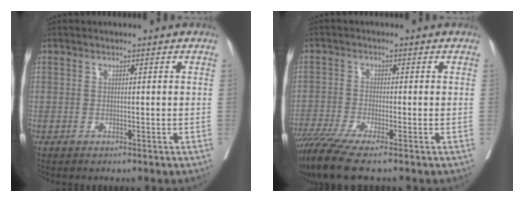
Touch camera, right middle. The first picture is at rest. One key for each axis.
{"total": 7.3, "fx": -5.6, "fy": -0.3, "fz": 4.7, "tx": -0.080, "ty": -0.024, "tz": -0.098}